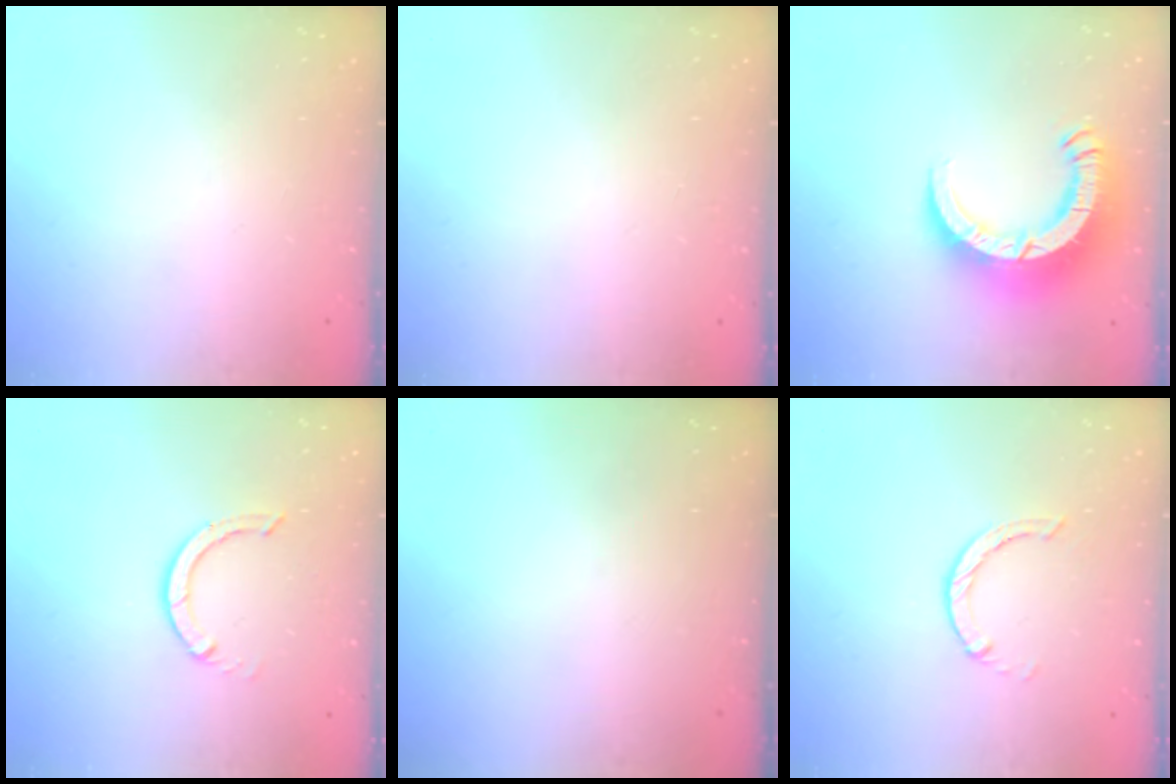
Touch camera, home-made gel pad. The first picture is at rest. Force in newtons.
{"total": 2.4, "press": 2.4, "slide": 0.2}
{"total": 13.1, "press": 13.0, "slide": 1.4}
{"total": 3.9, "press": 3.8, "slide": 0.3}
{"total": 0.0}
{"total": 1.0, "press": 0.9, "slide": 0.3}